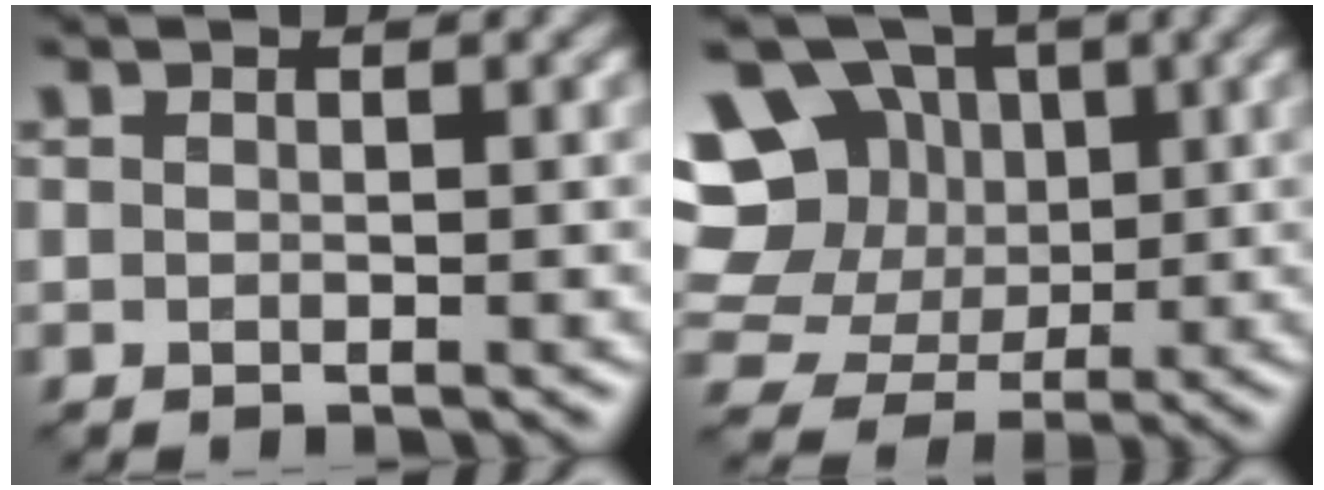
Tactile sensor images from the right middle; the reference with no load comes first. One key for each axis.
{"total": 11.7, "fx": 3.7, "fy": 9.6, "fz": 5.7, "tx": -0.123, "ty": 0.037, "tz": 0.046}